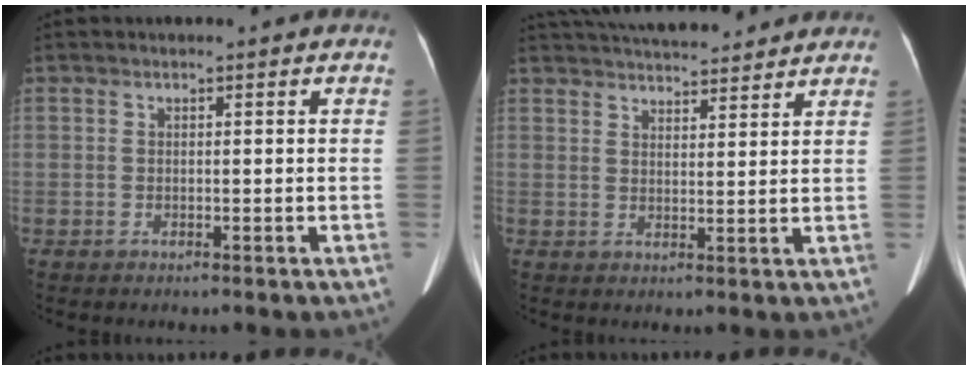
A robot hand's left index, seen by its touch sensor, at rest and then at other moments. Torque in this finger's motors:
{"motor_torque": [0.51, -0.57, 0.09, 0.10]}